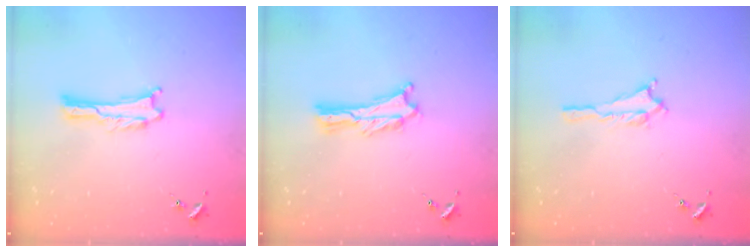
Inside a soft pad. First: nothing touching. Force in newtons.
{"total": 1.3, "press": 1.3, "slide": 0.3}
{"total": 1.4, "press": 1.4, "slide": 0.2}